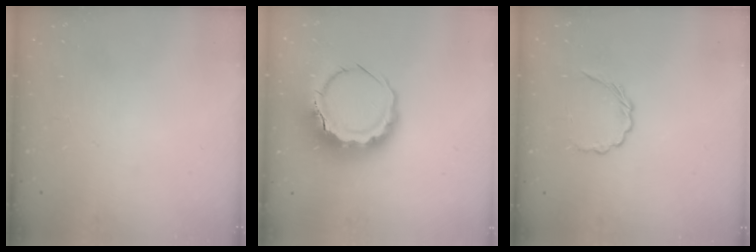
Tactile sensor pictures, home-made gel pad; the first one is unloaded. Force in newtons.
{"total": 12.3, "press": 12.1, "slide": 2.4}
{"total": 3.7, "press": 3.4, "slide": 1.2}